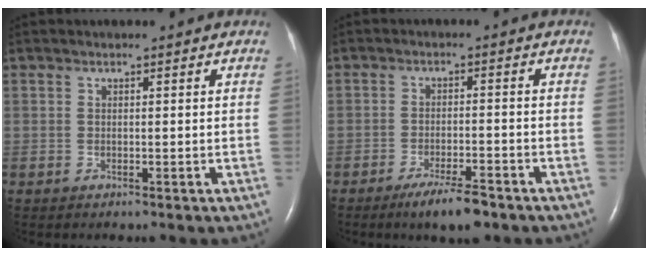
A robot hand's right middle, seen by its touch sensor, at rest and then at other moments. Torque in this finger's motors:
{"motor_torque": [0.30, -0.29, 0.06, 0.02]}